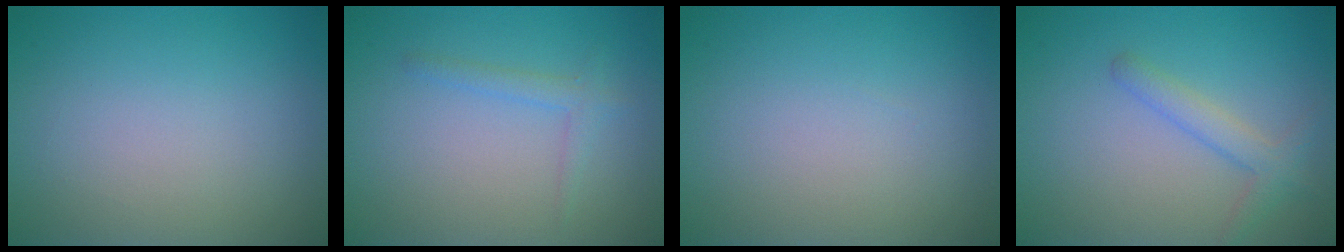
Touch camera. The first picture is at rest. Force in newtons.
{"total": 1.5, "press": 1.5, "slide": 0.1}
{"total": 0.0}
{"total": 2.2, "press": 2.2, "slide": 0.1}